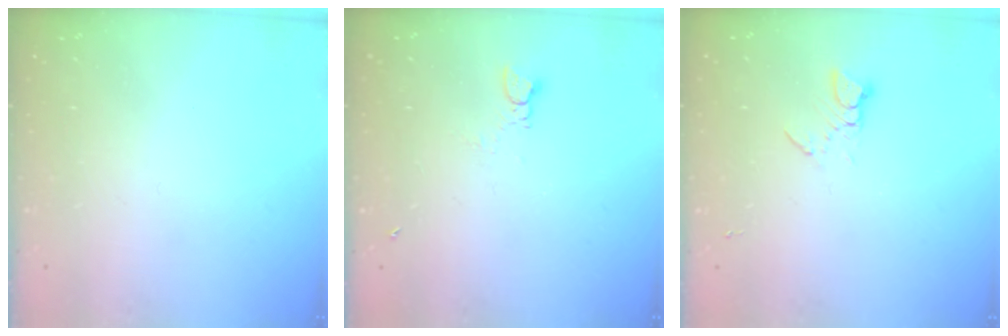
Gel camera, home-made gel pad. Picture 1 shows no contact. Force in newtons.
{"total": 0.9, "press": 0.9, "slide": 0.1}
{"total": 3.8, "press": 3.8, "slide": 0.5}